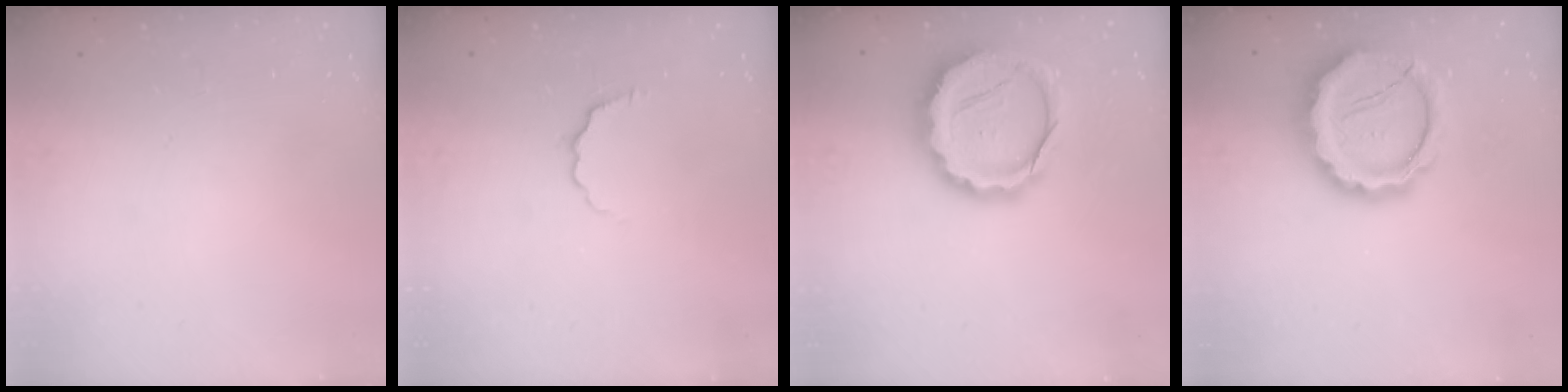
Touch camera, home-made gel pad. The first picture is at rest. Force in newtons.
{"total": 3.3, "press": 3.2, "slide": 1.0}
{"total": 16.2, "press": 15.8, "slide": 3.6}
{"total": 15.6, "press": 15.4, "slide": 2.8}